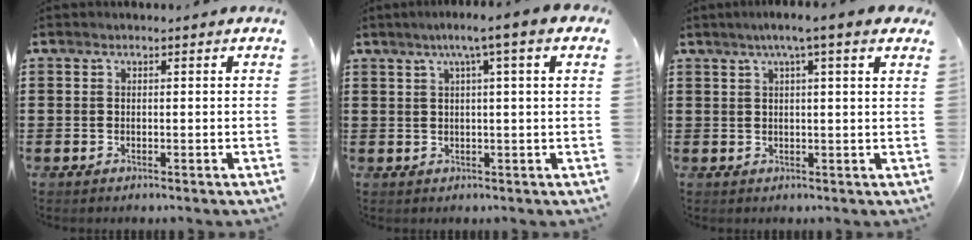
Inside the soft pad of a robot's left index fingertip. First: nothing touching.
{"total": 3.8, "force": [1.6, -0.6, 3.4], "torque": [-0.068, -0.002, 0.021]}
{"total": 3.8, "force": [2.2, -0.3, 3.0], "torque": [-0.064, 0.004, 0.037]}